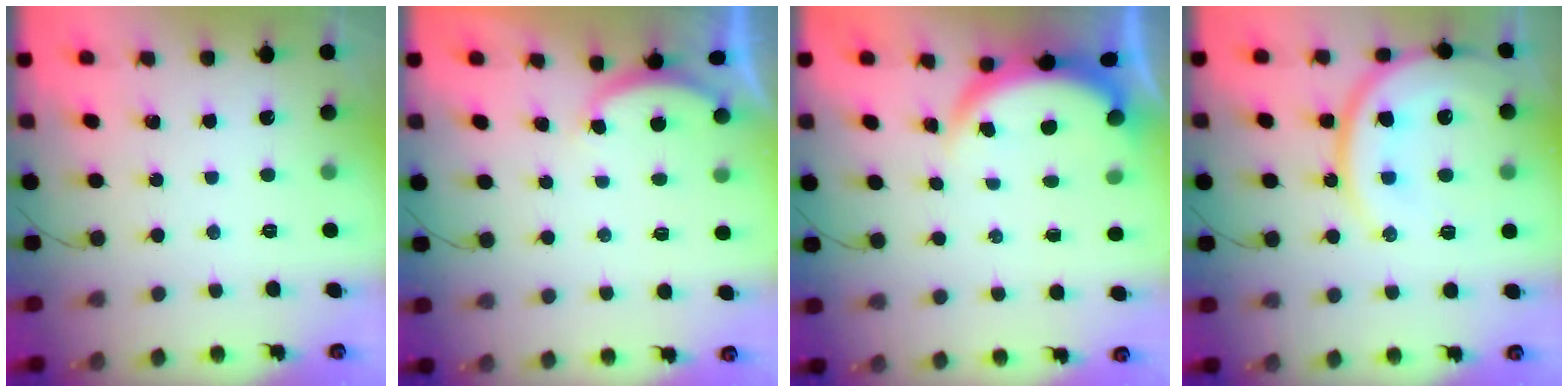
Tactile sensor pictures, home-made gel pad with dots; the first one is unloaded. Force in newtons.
{"total": 2.9, "press": 2.8, "slide": 0.6}
{"total": 4.0, "press": 4.0, "slide": 0.2}
{"total": 19.6, "press": 19.3, "slide": 3.5}